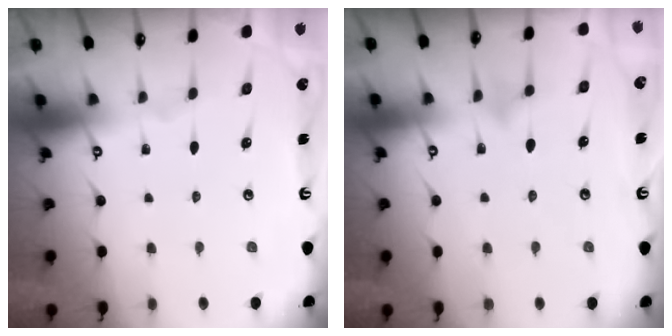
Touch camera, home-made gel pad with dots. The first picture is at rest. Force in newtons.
{"total": 5.8, "press": 5.8, "slide": 0.3}